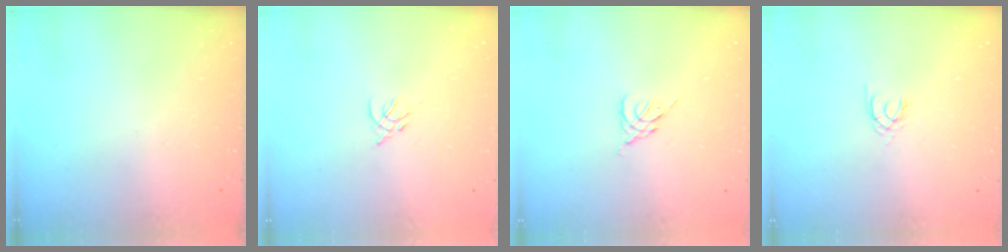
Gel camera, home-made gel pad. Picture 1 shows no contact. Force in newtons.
{"total": 3.2, "press": 3.1, "slide": 0.7}
{"total": 2.6, "press": 2.5, "slide": 0.7}
{"total": 1.3, "press": 1.2, "slide": 0.3}